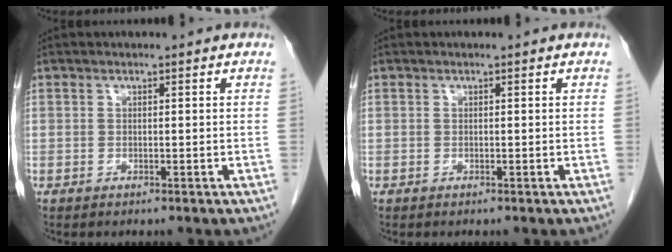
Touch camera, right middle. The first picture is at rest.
{"total": 0.0}